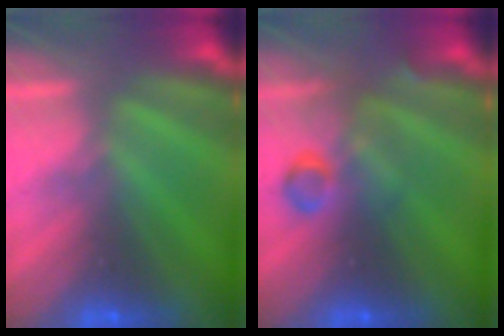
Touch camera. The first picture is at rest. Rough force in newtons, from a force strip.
{"total": 2.8}